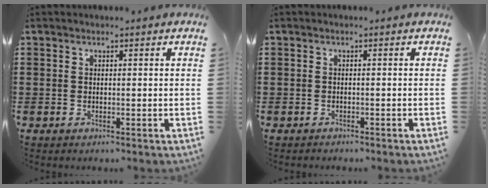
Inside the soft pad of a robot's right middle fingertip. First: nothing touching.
{"total": 0.7, "force": [-0.6, 0.3, -0.1], "torque": [0.002, 0.004, -0.015]}